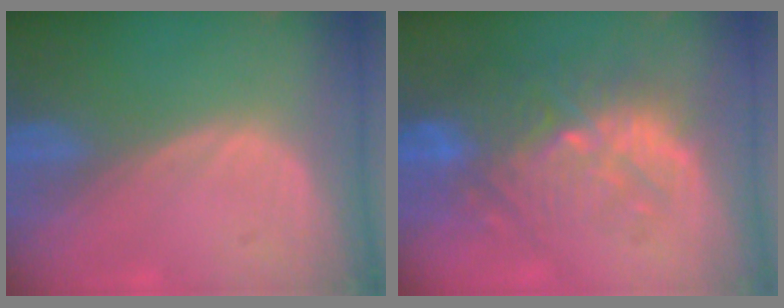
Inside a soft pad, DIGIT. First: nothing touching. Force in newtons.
{"total": 11.0, "press": 9.8, "slide": 5.0}